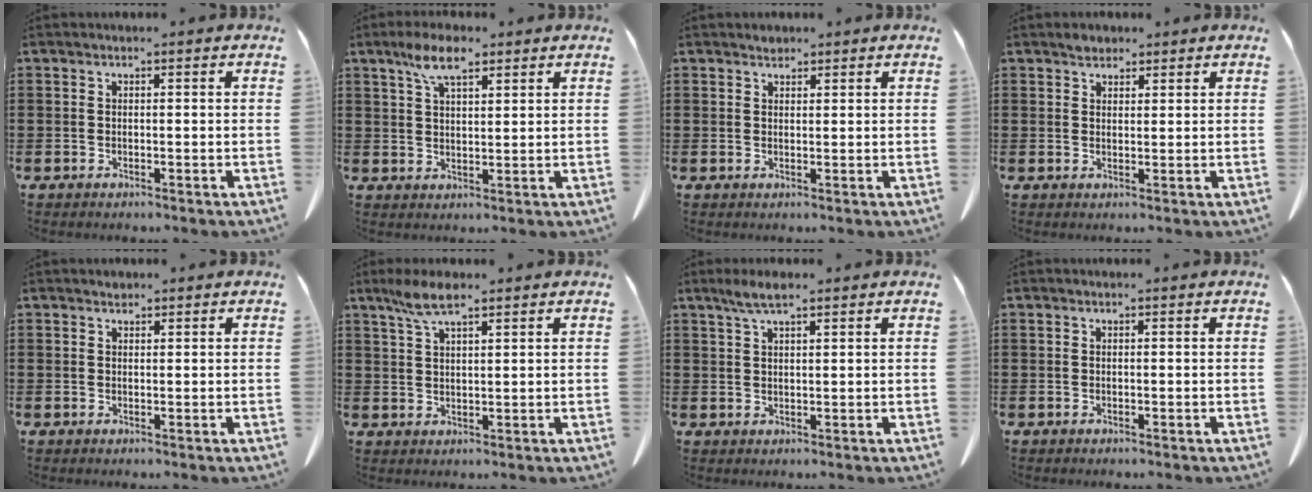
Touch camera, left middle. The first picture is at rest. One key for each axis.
{"total": 6.4, "fx": 4.0, "fy": 2.1, "fz": 4.6, "tx": -0.099, "ty": 0.005, "tz": 0.070}
{"total": 1.3, "fx": 1.1, "fy": 0.5, "fz": 0.2, "tx": 0.002, "ty": -0.002, "tz": 0.020}
{"total": 1.9, "fx": 1.6, "fy": 0.9, "fz": 0.4, "tx": -0.003, "ty": -0.001, "tz": 0.030}
{"total": 0.9, "fx": 0.8, "fy": 0.3, "fz": 0.1, "tx": -0.004, "ty": 0.000, "tz": 0.016}
{"total": 5.3, "fx": 3.4, "fy": 1.2, "fz": 3.8, "tx": -0.083, "ty": 0.004, "tz": 0.061}
{"total": 3.5, "fx": 2.3, "fy": 0.6, "fz": 2.5, "tx": -0.054, "ty": 0.002, "tz": 0.041}
{"total": 0.0}